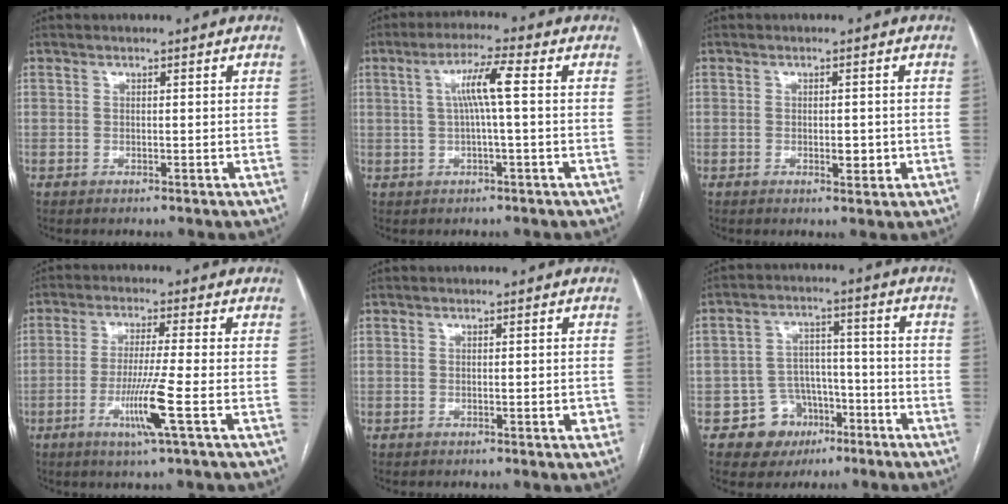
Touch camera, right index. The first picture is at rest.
{"total": 5.9, "force": [0.8, -0.2, 5.8], "torque": [-0.107, 0.012, 0.016]}
{"total": 1.9, "force": [-0.3, 0.9, 1.7], "torque": [-0.025, -0.001, -0.001]}
{"total": 7.2, "force": [-2.6, -1.3, 6.6], "torque": [-0.126, -0.020, -0.051]}
{"total": 0.9, "force": [-0.3, 0.3, 0.8], "torque": [-0.007, 0.001, -0.003]}
{"total": 7.5, "force": [-3.8, 6.4, 1.2], "torque": [-0.006, 0.017, -0.050]}